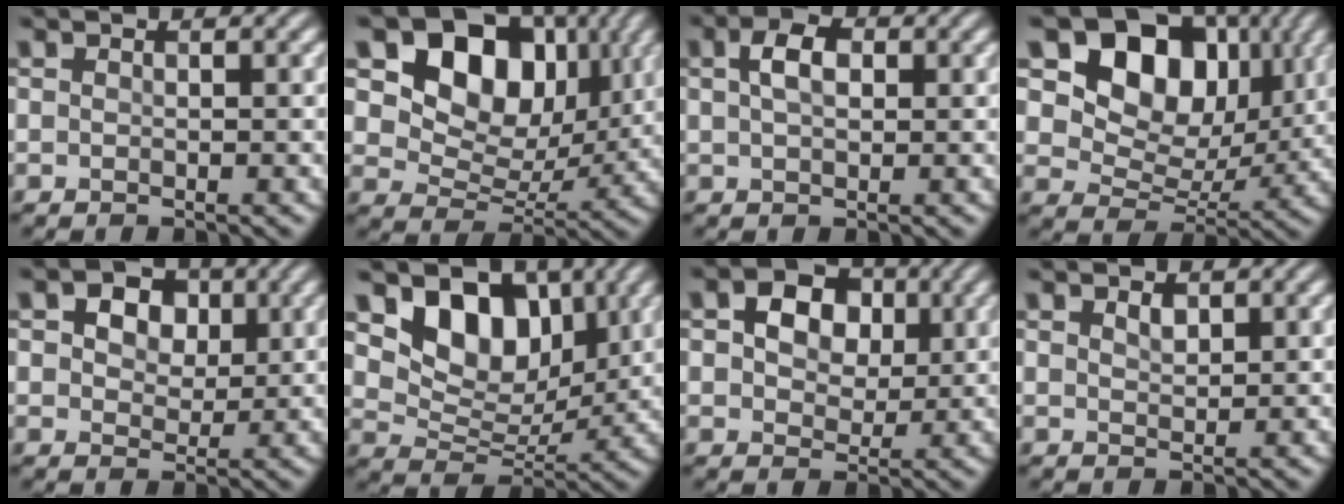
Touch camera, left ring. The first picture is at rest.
{"total": 10.9, "force": [4.3, 7.7, 6.5], "torque": [-0.109, 0.001, 0.067]}
{"total": 3.0, "force": [0.8, 1.8, 2.2], "torque": [-0.045, 0.006, 0.012]}
{"total": 11.2, "force": [4.5, 7.9, 6.5], "torque": [-0.109, 0.008, 0.068]}
{"total": 5.7, "force": [2.4, 3.8, 3.4], "torque": [-0.058, 0.009, 0.023]}
{"total": 7.4, "force": [3.5, 4.9, 4.3], "torque": [-0.070, -0.014, 0.053]}
{"total": 5.1, "force": [1.4, 3.7, 3.2], "torque": [-0.054, 0.004, 0.013]}
{"total": 1.1, "force": [0.8, 0.5, 0.6], "torque": [-0.013, 0.000, 0.015]}